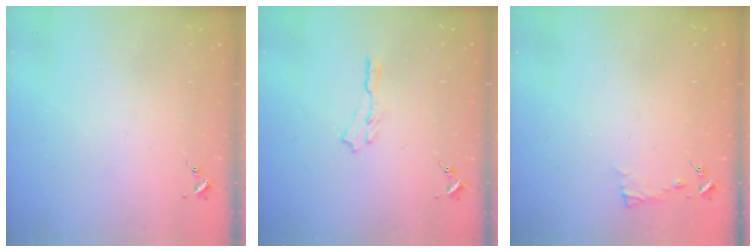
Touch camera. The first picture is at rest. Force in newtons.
{"total": 3.7, "press": 3.7, "slide": 0.3}
{"total": 3.7, "press": 3.7, "slide": 0.3}